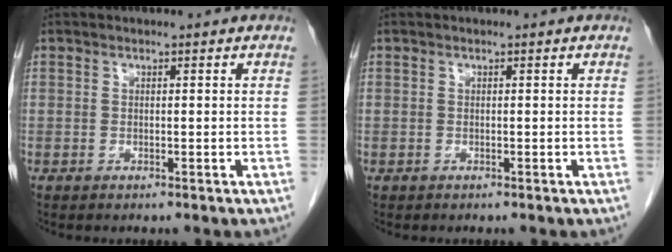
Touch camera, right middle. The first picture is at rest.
{"total": 0.0}